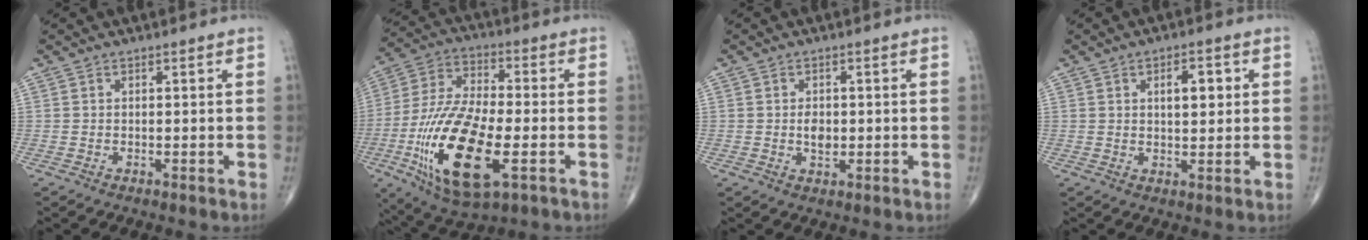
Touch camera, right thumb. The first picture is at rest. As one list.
[{"total": 22.0, "force": [-6.4, 8.6, 19.2], "torque": [-0.393, 0.004, -0.105]}, {"total": 3.1, "force": [0.0, 2.0, 2.4], "torque": [-0.033, -0.001, 0.001]}, {"total": 5.6, "force": [1.6, 2.7, 4.6], "torque": [-0.055, -0.004, 0.023]}]